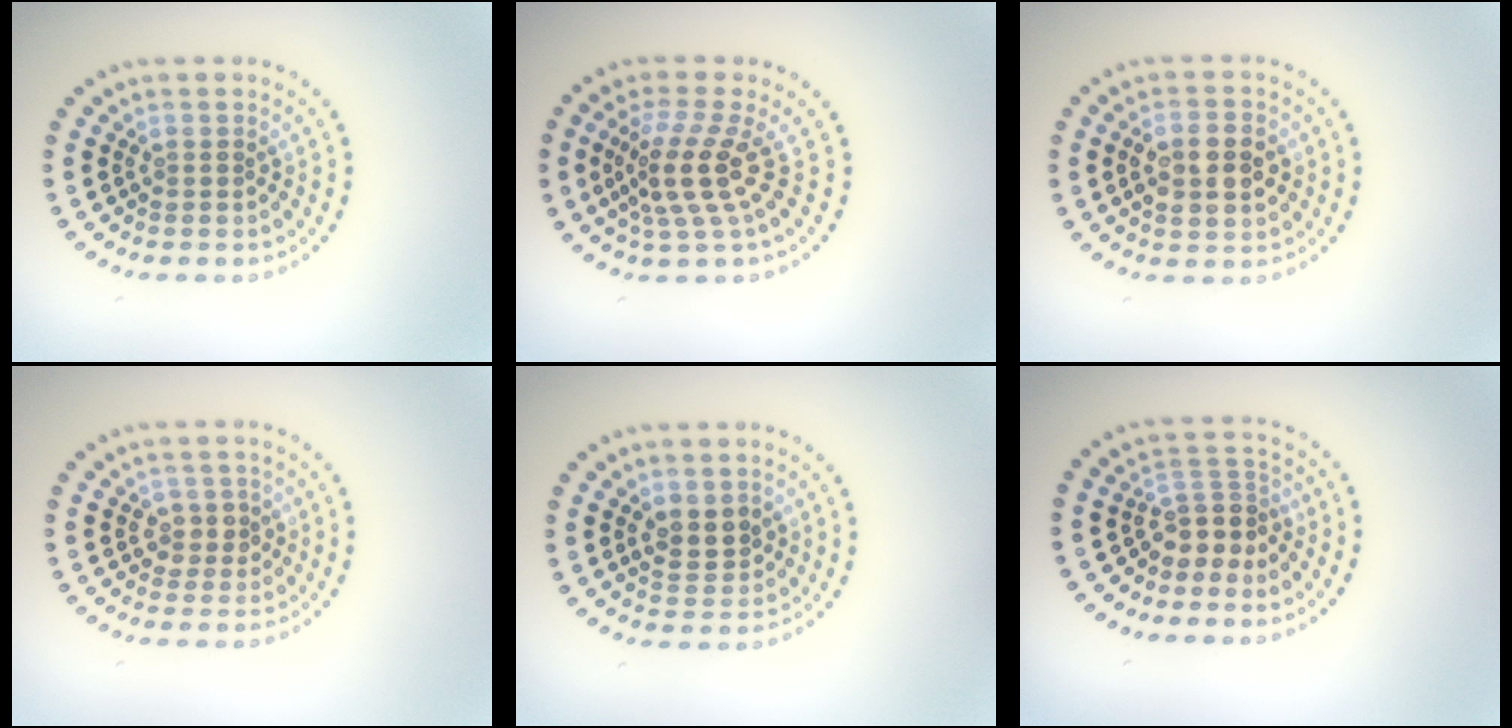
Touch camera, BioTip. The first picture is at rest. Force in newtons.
{"total": 4.1, "press": 2.8, "slide": 2.9}
{"total": 4.4, "press": 4.4, "slide": 0.3}
{"total": 1.7, "press": 1.7, "slide": 0.4}
{"total": 2.6, "press": 2.5, "slide": 0.7}
{"total": 2.8, "press": 2.0, "slide": 2.0}